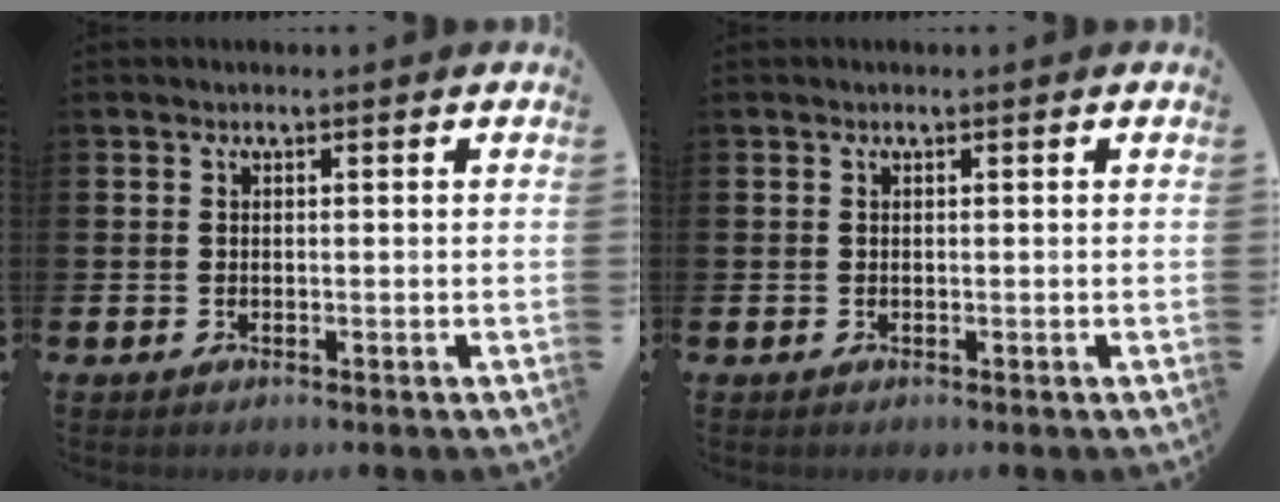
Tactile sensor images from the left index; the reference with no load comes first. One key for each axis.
{"total": 0.0}